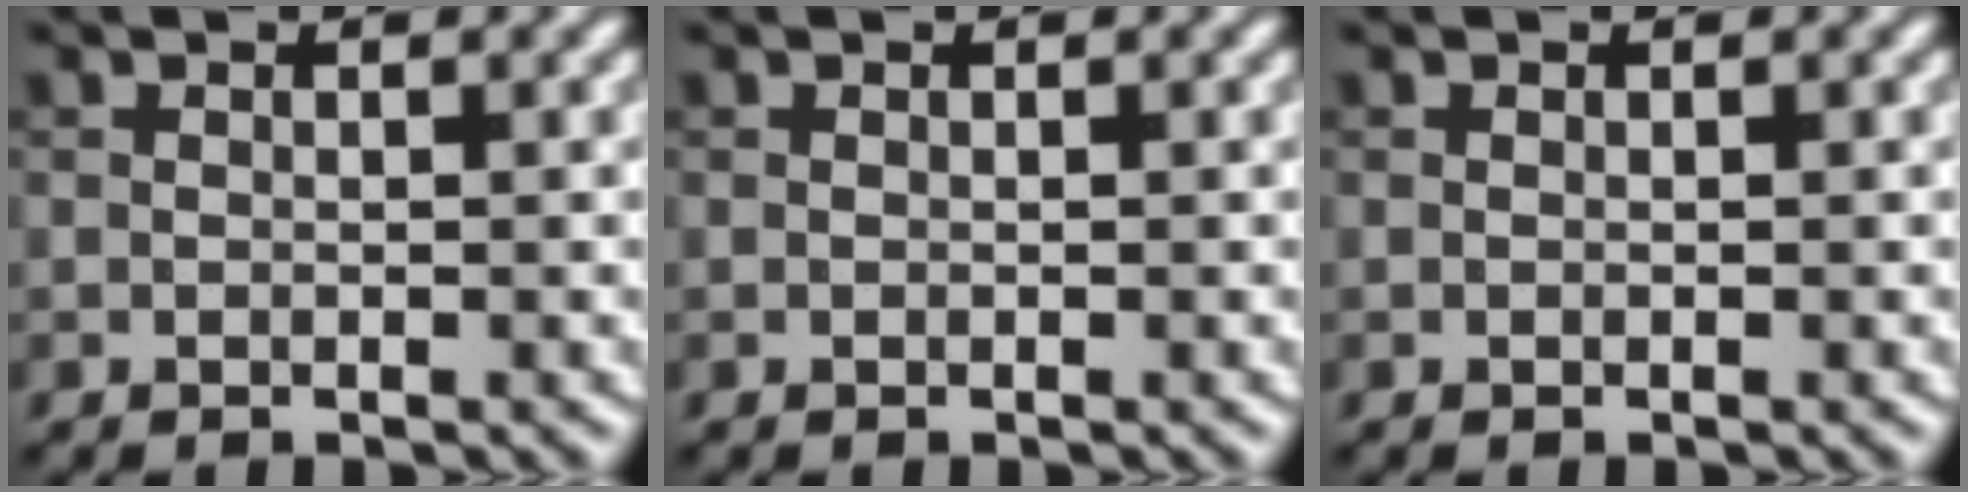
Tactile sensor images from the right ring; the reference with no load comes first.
{"total": 0.0}
{"total": 0.0}